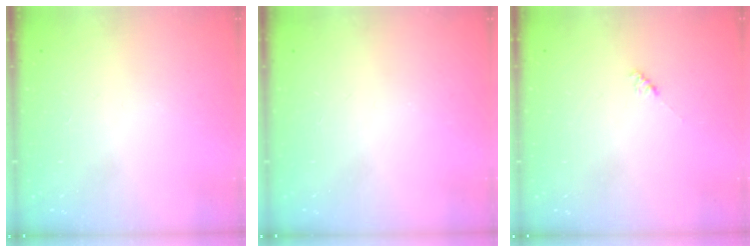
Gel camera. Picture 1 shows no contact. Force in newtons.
{"total": 0.0}
{"total": 2.1, "press": 2.0, "slide": 0.5}